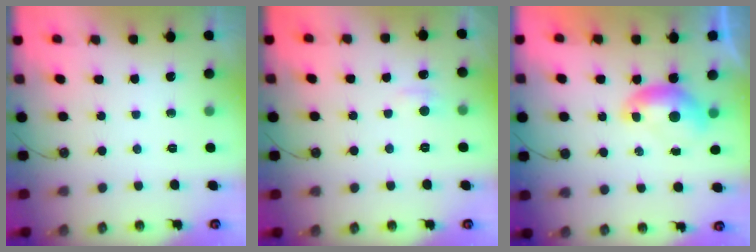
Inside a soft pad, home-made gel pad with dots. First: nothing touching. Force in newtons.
{"total": 1.4, "press": 1.3, "slide": 0.6}
{"total": 0.0}